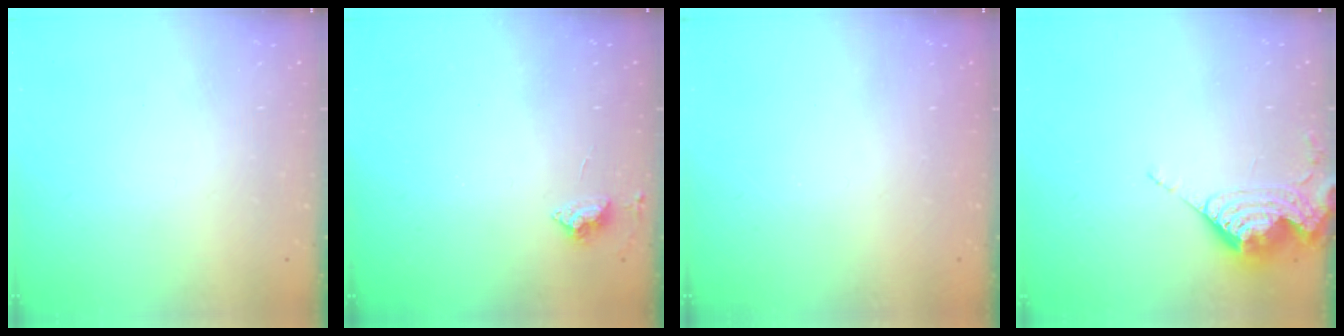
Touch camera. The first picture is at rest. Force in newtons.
{"total": 3.9, "press": 3.8, "slide": 0.6}
{"total": 1.1, "press": 1.0, "slide": 0.1}
{"total": 8.6, "press": 8.5, "slide": 0.9}